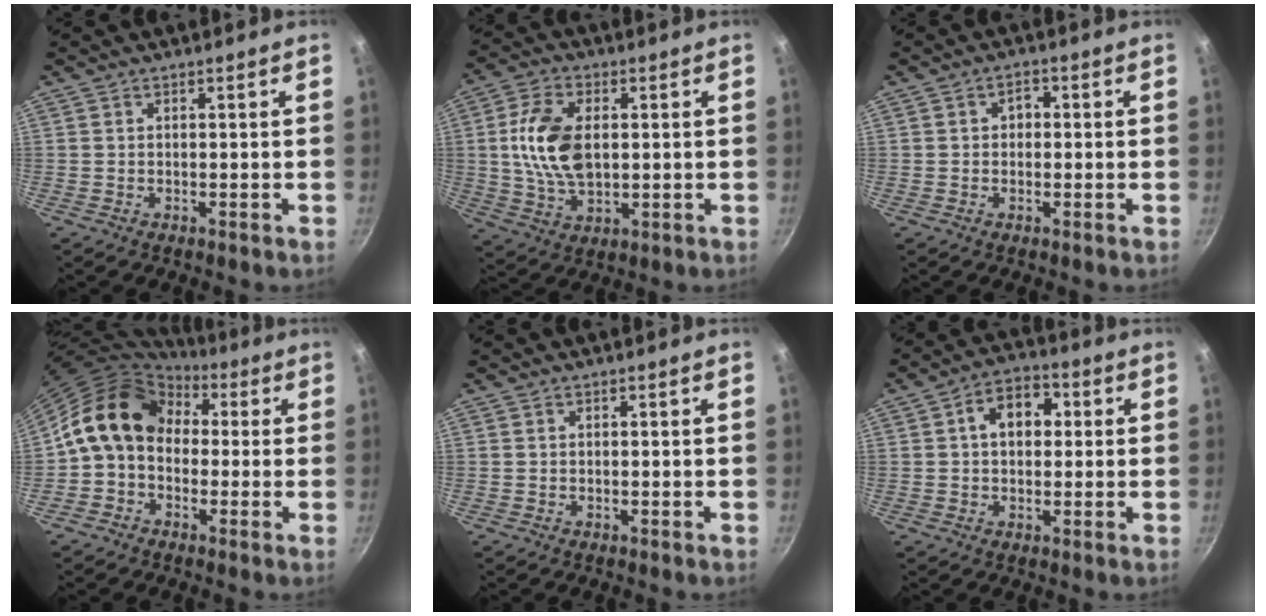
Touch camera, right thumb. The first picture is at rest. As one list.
[{"total": 12.6, "force": [1.4, 7.6, 10.0], "torque": [-0.176, 0.001, 0.025]}, {"total": 2.6, "force": [0.1, 2.1, 1.5], "torque": [-0.009, 0.008, -0.002]}, {"total": 12.1, "force": [1.8, 9.5, 7.3], "torque": [-0.090, 0.029, 0.008]}, {"total": 0.0}, {"total": 8.6, "force": [1.5, 6.1, 5.9], "torque": [-0.054, 0.018, 0.011]}]